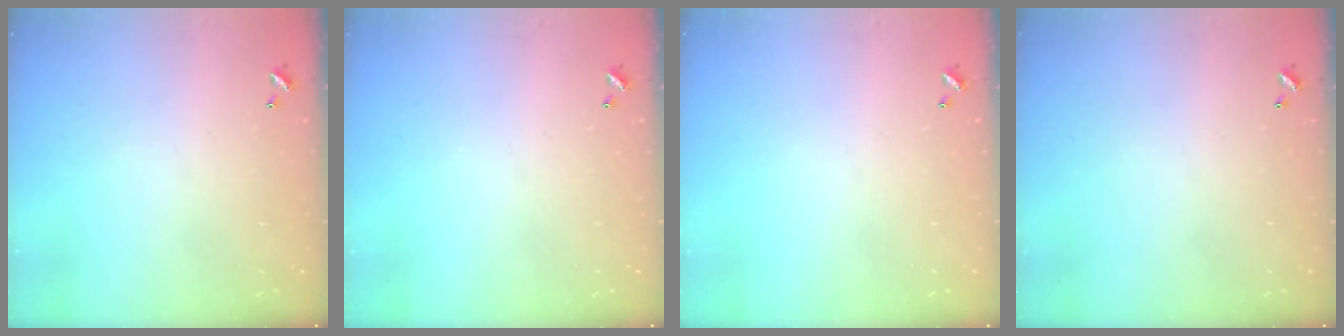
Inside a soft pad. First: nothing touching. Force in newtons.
{"total": 0.0}
{"total": 0.0}
{"total": 0.0}